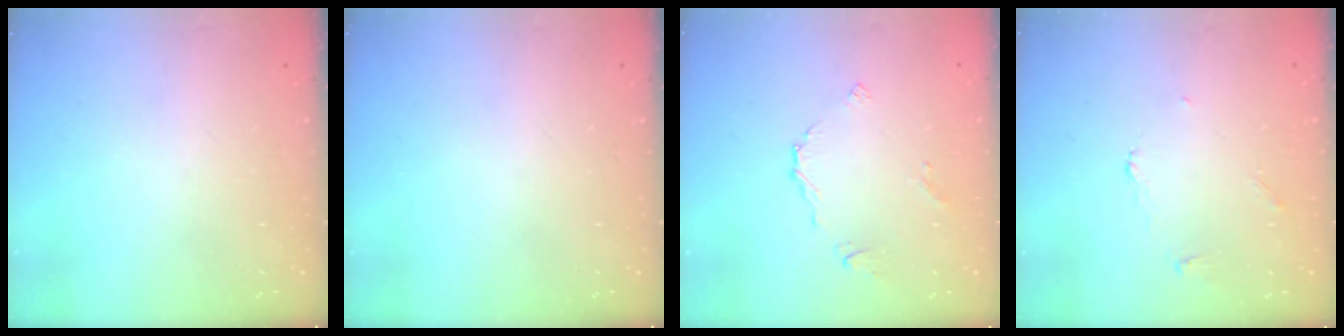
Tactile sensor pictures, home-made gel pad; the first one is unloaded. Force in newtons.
{"total": 0.0}
{"total": 4.9, "press": 4.9, "slide": 0.3}
{"total": 2.7, "press": 2.7, "slide": 0.3}